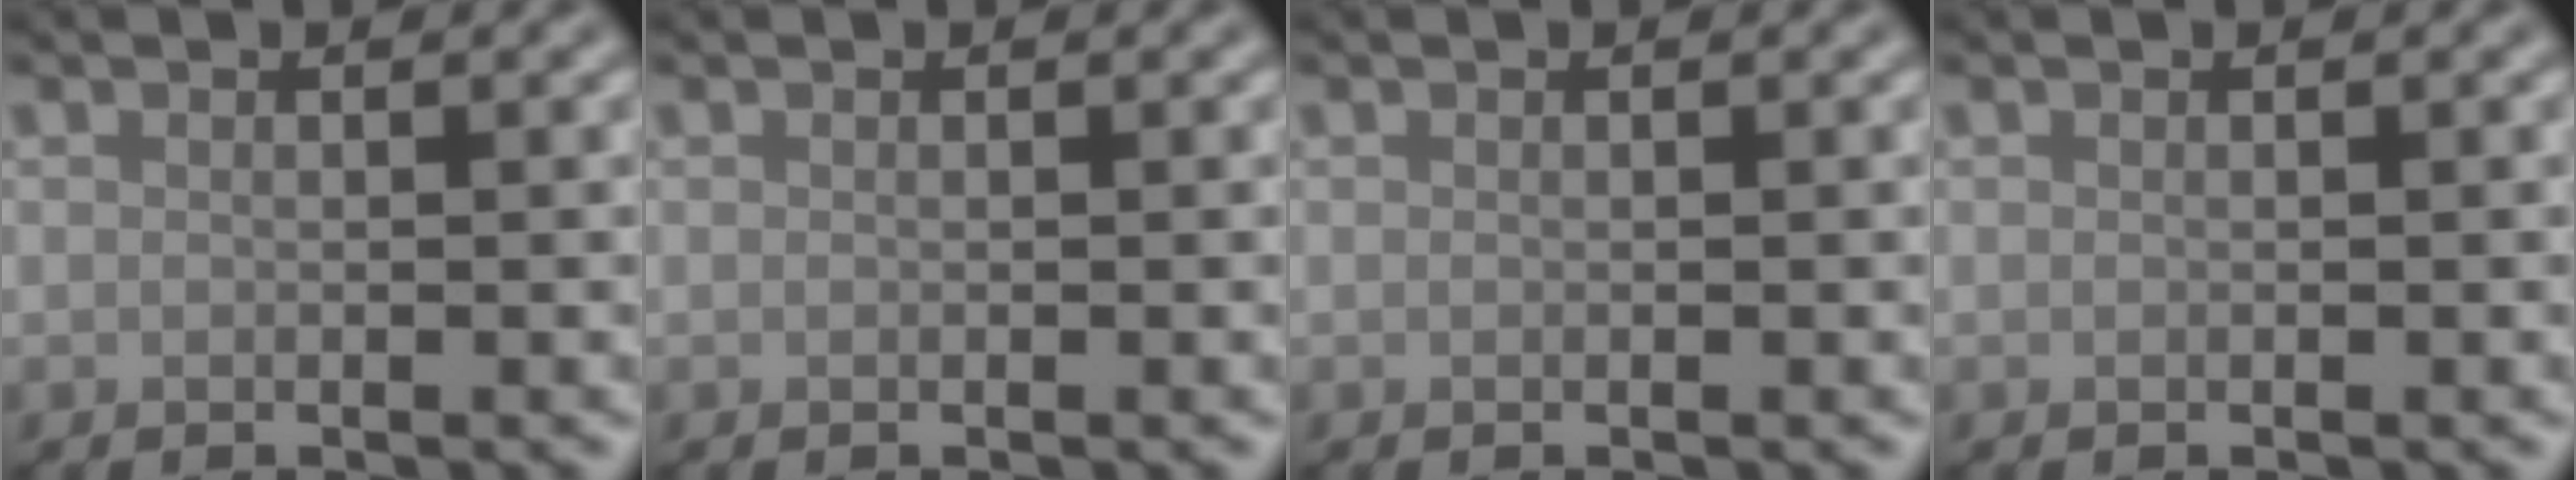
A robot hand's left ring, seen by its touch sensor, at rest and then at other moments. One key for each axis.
{"total": 0.0}
{"total": 0.0}
{"total": 0.0}